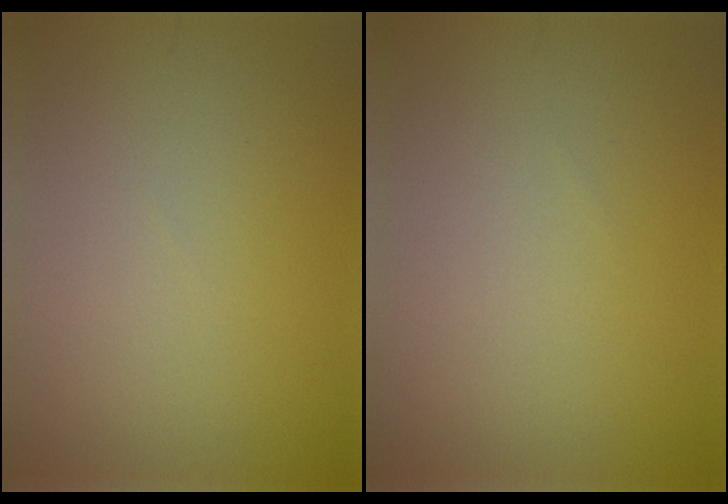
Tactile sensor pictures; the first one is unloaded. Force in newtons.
{"total": 0.0}